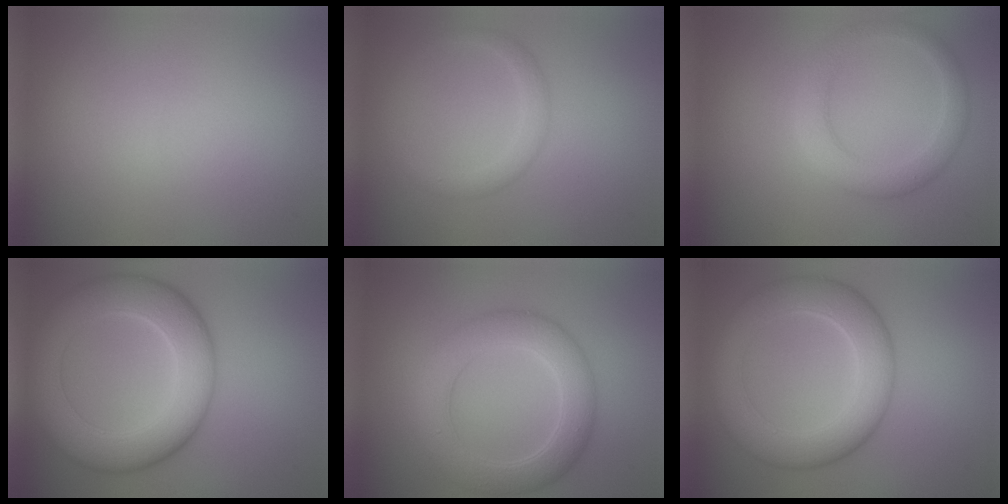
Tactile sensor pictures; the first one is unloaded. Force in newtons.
{"total": 1.9, "press": 1.9, "slide": 0.2}
{"total": 3.4, "press": 3.4, "slide": 0.1}
{"total": 9.3, "press": 9.3, "slide": 0.6}
{"total": 5.6, "press": 5.6, "slide": 0.4}
{"total": 7.2, "press": 7.2, "slide": 0.4}